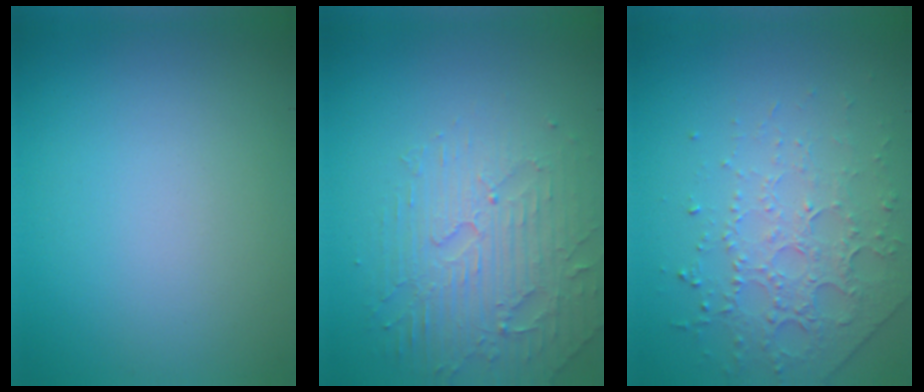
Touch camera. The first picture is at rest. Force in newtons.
{"total": 4.5, "press": 3.6, "slide": 2.7}
{"total": 4.5, "press": 3.1, "slide": 3.2}